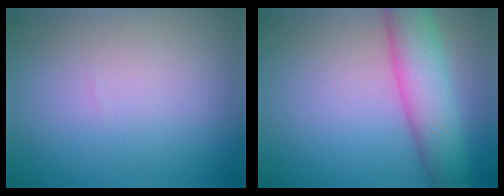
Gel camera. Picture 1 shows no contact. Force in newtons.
{"total": 6.7, "press": 6.7, "slide": 0.3}